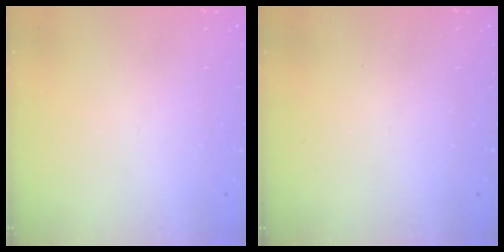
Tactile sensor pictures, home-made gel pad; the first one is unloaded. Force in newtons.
{"total": 0.0}